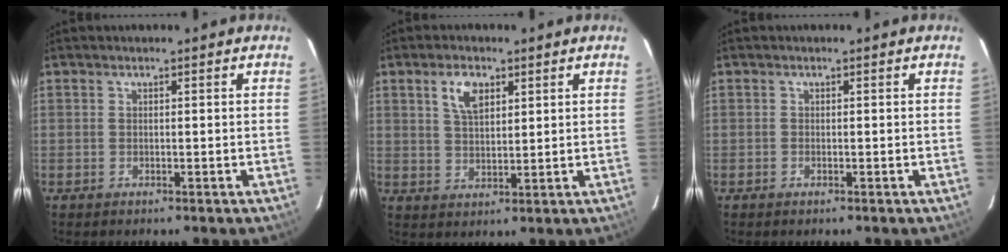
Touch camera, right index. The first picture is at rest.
{"total": 5.6, "force": [2.7, 2.8, 3.9], "torque": [-0.069, 0.010, 0.054]}
{"total": 0.0}